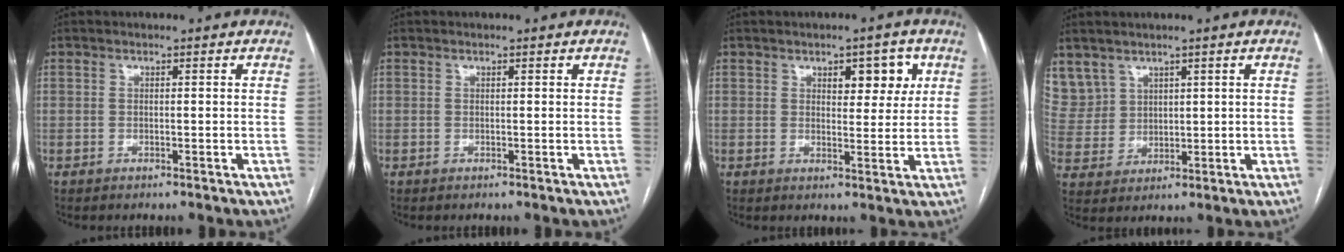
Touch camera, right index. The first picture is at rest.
{"total": 0.0}
{"total": 5.5, "force": [2.4, 2.5, 4.3], "torque": [-0.049, 0.005, 0.033]}
{"total": 8.7, "force": [5.8, 6.4, 1.2], "torque": [-0.046, 0.020, 0.143]}